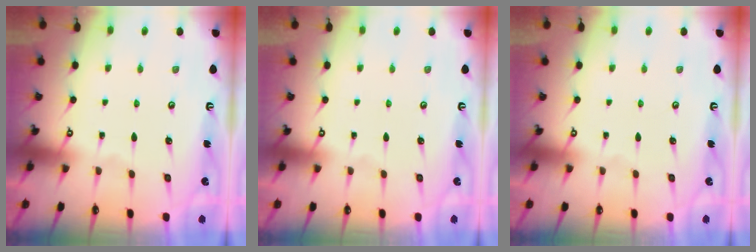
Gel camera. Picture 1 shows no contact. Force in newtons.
{"total": 0.0}
{"total": 0.0}